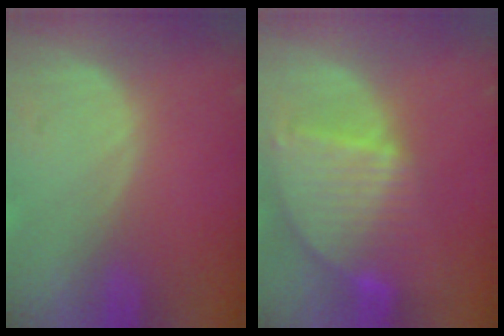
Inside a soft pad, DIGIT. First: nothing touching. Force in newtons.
{"total": 9.4, "press": 8.1, "slide": 4.8}